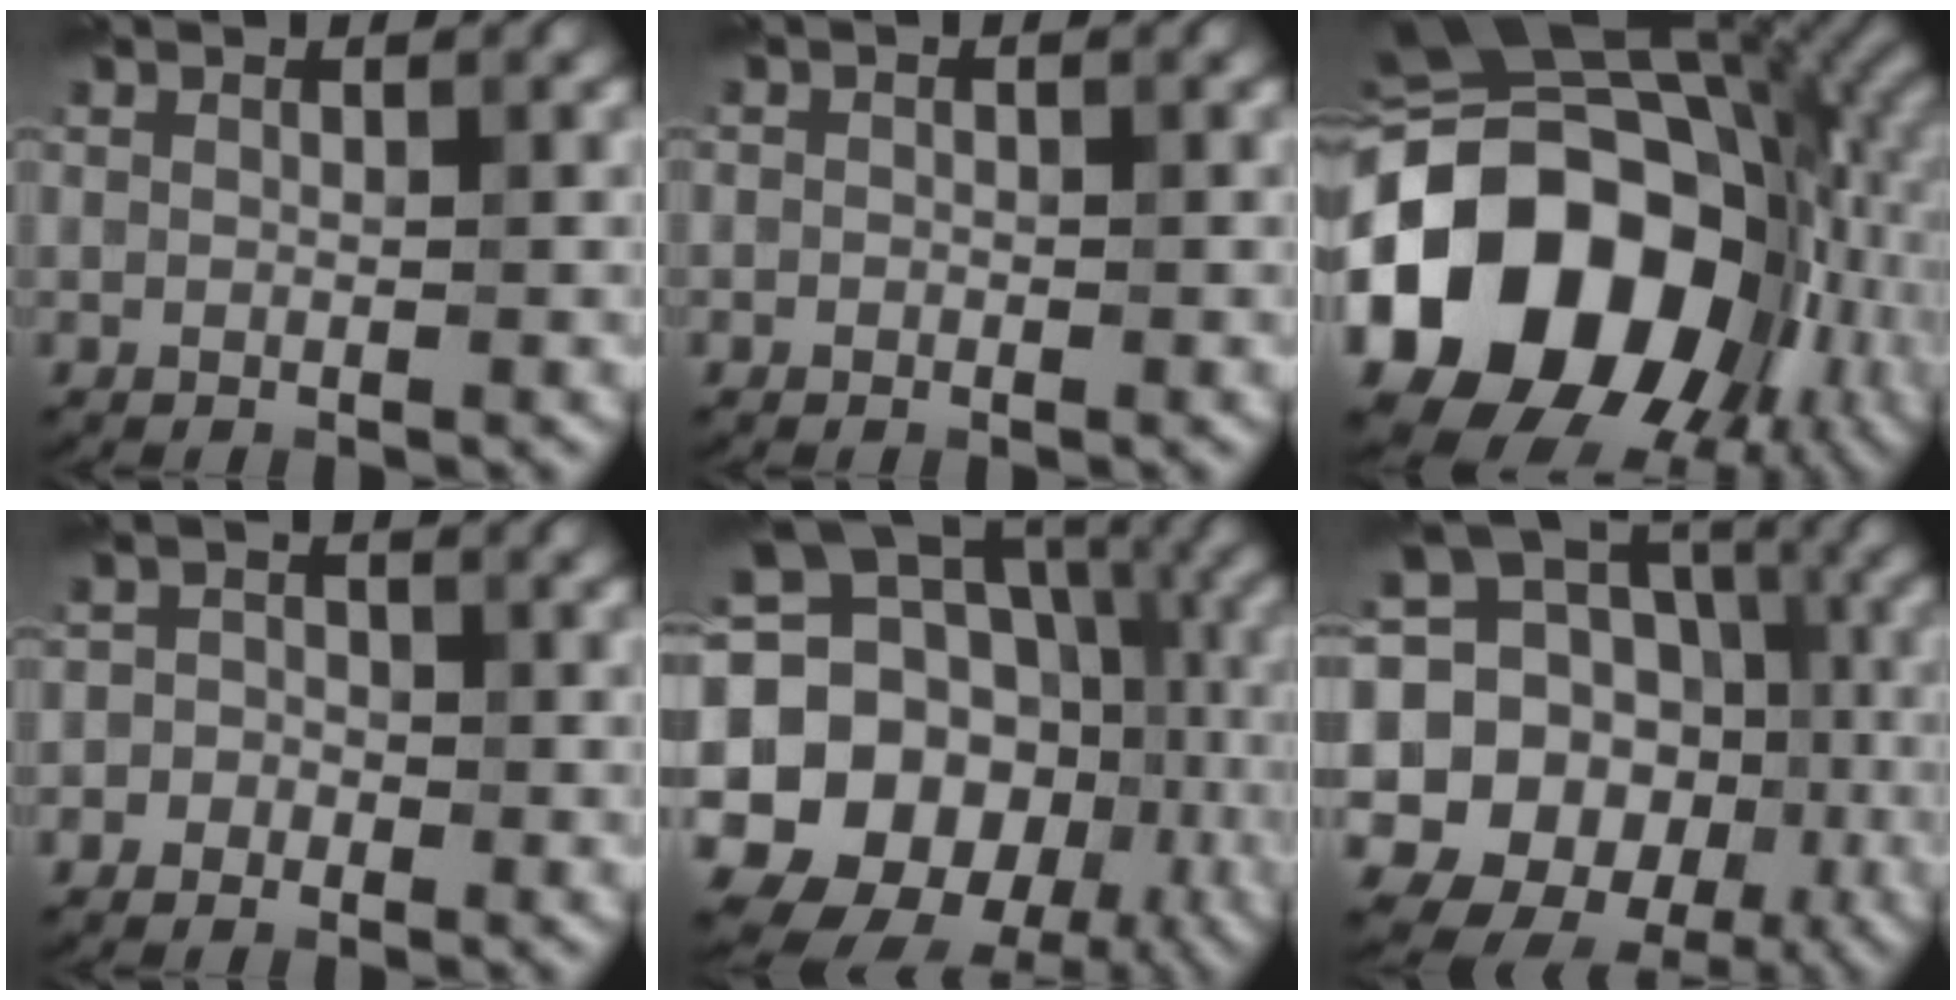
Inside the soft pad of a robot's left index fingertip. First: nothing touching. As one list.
[{"total": 0.7, "force": [-0.3, 0.6, 0.0], "torque": [0.005, -0.004, -0.007]}, {"total": 18.3, "force": [-3.4, 13.8, 11.4], "torque": [-0.198, 0.010, -0.069]}, {"total": 2.0, "force": [-0.9, 1.8, 0.3], "torque": [0.024, 0.003, -0.031]}, {"total": 22.1, "force": [-3.5, 19.0, 10.8], "torque": [-0.168, 0.020, -0.083]}, {"total": 19.9, "force": [-0.7, 17.7, 9.1], "torque": [-0.188, 0.022, -0.015]}]